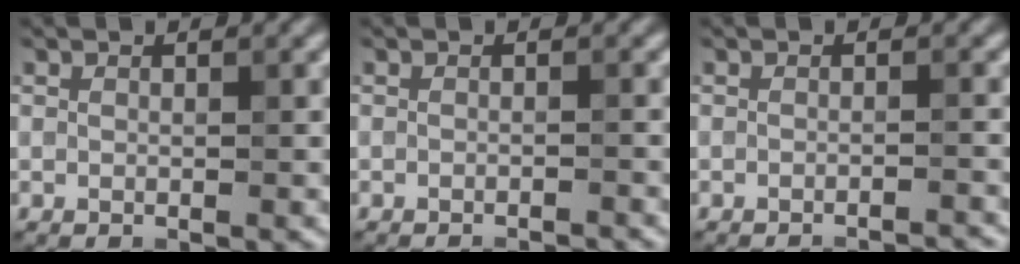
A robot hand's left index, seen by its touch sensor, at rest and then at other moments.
{"total": 2.0, "force": [-1.8, 0.3, 0.9], "torque": [-0.004, -0.003, -0.025]}
{"total": 2.9, "force": [-2.7, 0.4, 1.1], "torque": [-0.005, 0.010, -0.036]}